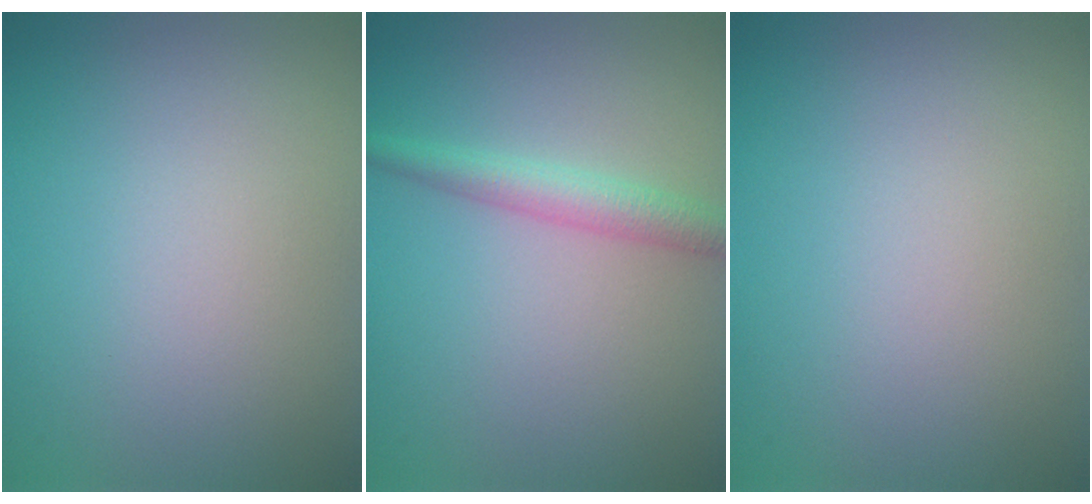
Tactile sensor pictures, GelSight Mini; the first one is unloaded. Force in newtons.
{"total": 2.7, "press": 2.7, "slide": 0.1}
{"total": 0.0}